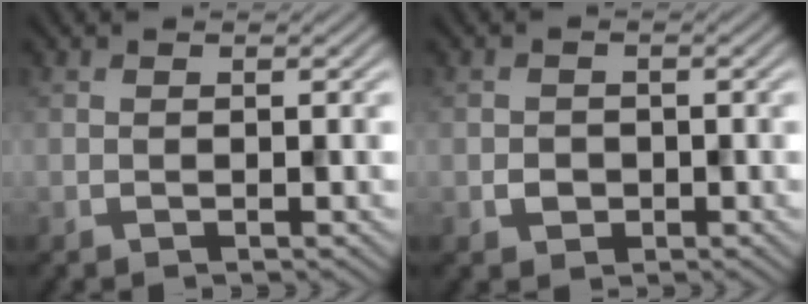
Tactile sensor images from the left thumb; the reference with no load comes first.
{"total": 1.7, "force": [-0.5, 1.5, 0.5], "torque": [-0.008, -0.005, -0.012]}